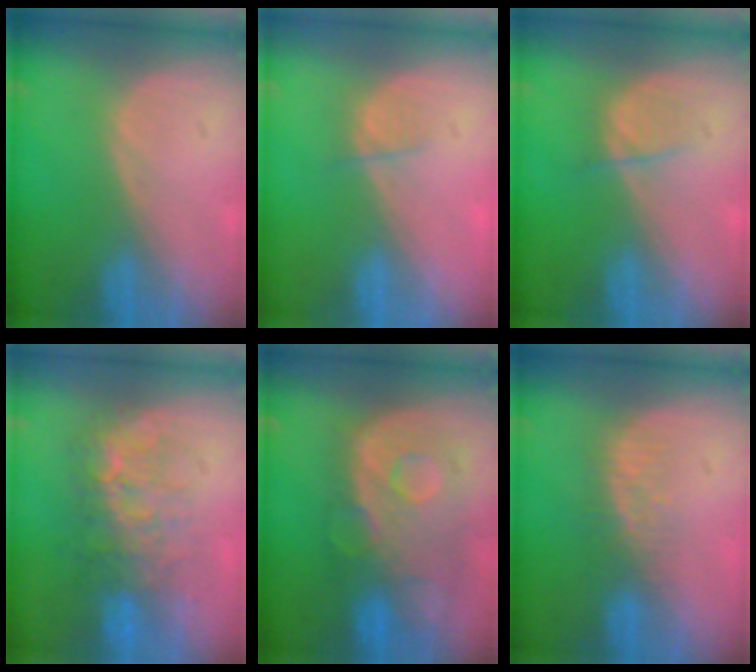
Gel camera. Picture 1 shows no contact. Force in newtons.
{"total": 1.9, "press": 1.7, "slide": 0.8}
{"total": 2.1, "press": 2.1, "slide": 0.3}
{"total": 8.2, "press": 7.9, "slide": 2.3}
{"total": 11.3, "press": 9.7, "slide": 5.7}
{"total": 3.9, "press": 3.5, "slide": 1.8}